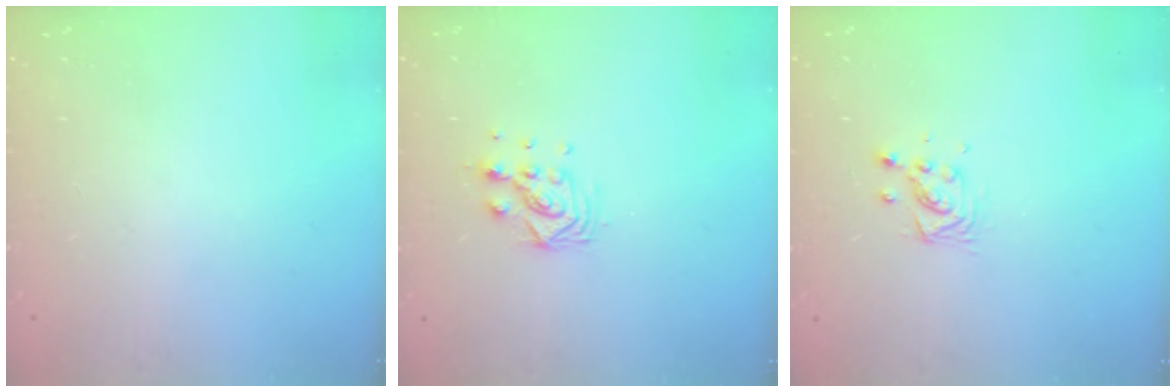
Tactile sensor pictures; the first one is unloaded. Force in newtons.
{"total": 7.3, "press": 7.3, "slide": 0.6}
{"total": 4.6, "press": 4.6, "slide": 0.2}